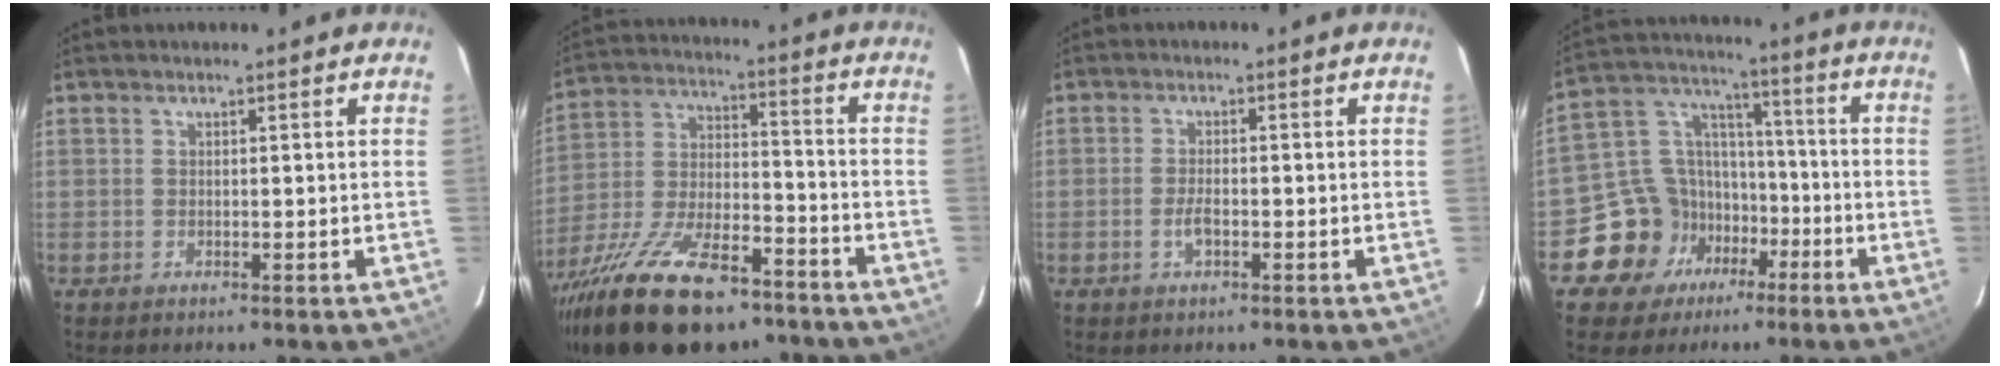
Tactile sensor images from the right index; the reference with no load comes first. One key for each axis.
{"total": 25.8, "fx": -18.1, "fy": 10.2, "fz": 15.3, "tx": -0.299, "ty": -0.027, "tz": -0.288}
{"total": 3.2, "fx": -1.2, "fy": 1.3, "fz": 2.6, "tx": -0.057, "ty": -0.001, "tz": -0.024}
{"total": 13.2, "fx": -6.6, "fy": 11.0, "fz": 3.3, "tx": -0.082, "ty": 0.055, "tz": -0.099}